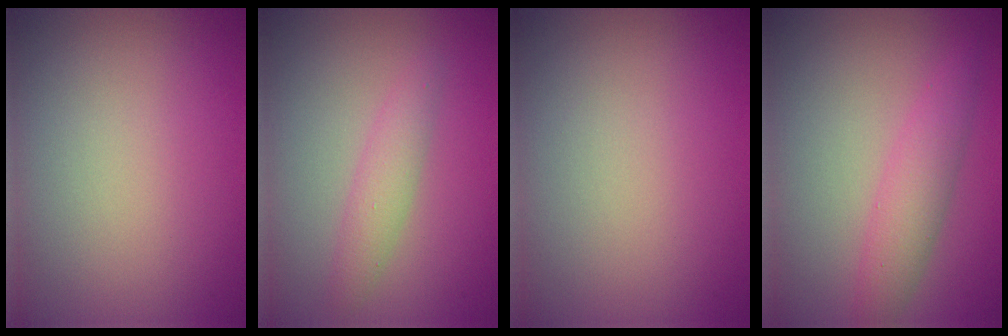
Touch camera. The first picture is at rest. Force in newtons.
{"total": 2.1, "press": 2.1, "slide": 0.0}
{"total": 0.0}
{"total": 2.9, "press": 2.9, "slide": 0.1}